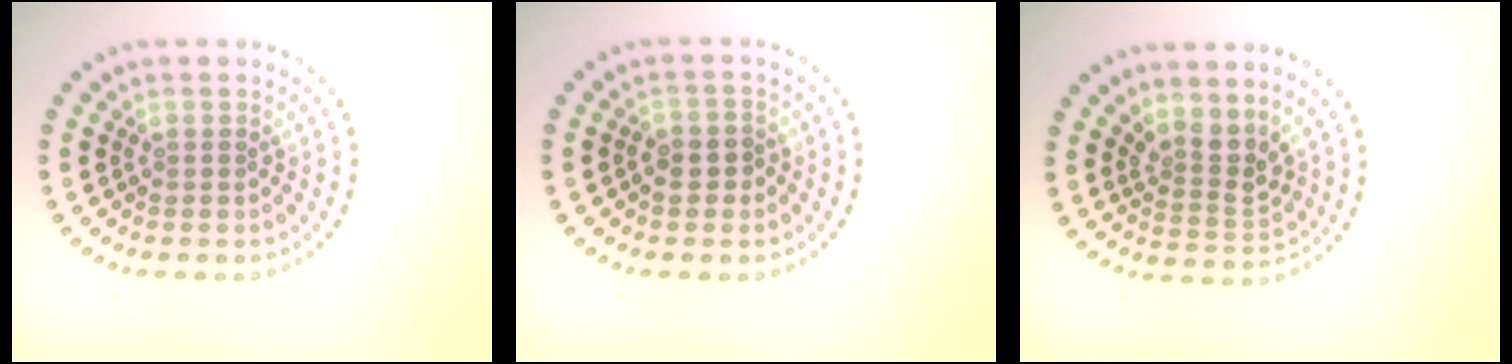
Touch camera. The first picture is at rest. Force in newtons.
{"total": 1.6, "press": 1.4, "slide": 0.8}
{"total": 2.8, "press": 2.0, "slide": 1.9}